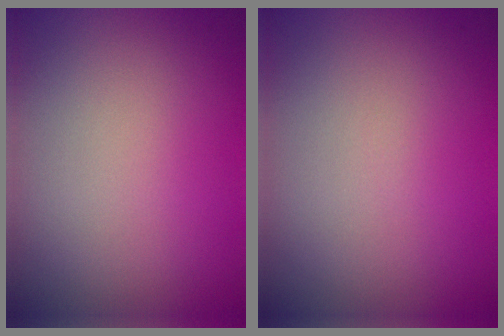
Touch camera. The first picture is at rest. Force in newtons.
{"total": 0.0}